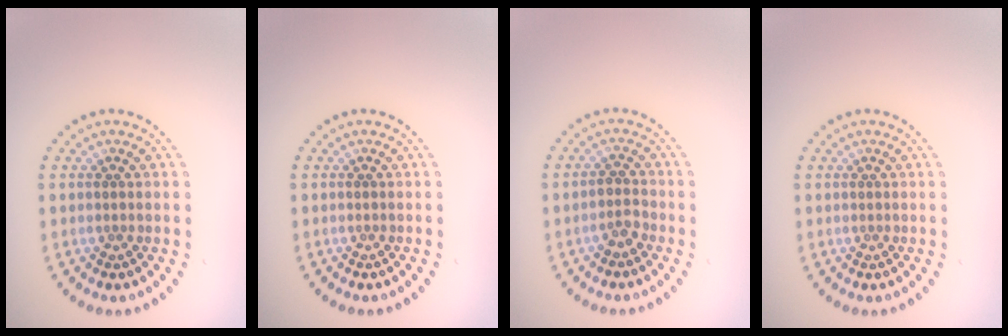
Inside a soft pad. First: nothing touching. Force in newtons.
{"total": 0.0}
{"total": 1.5, "press": 1.3, "slide": 0.7}
{"total": 0.0}